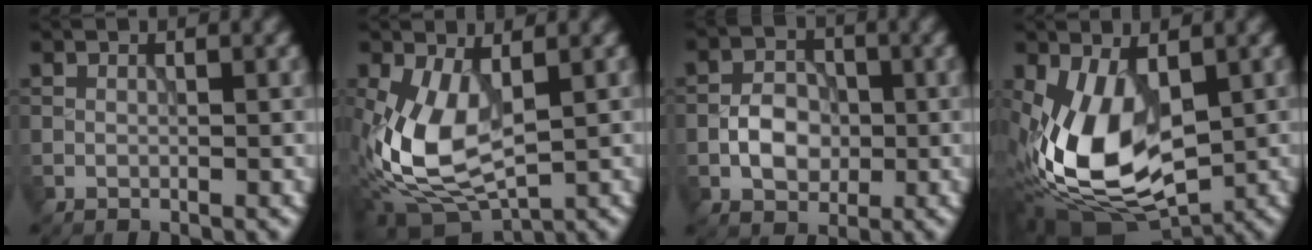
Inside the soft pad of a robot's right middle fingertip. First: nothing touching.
{"total": 7.2, "force": [0.3, 3.7, 6.2], "torque": [-0.141, 0.001, 0.006]}
{"total": 3.4, "force": [-0.7, 2.5, 2.1], "torque": [-0.035, 0.005, -0.015]}
{"total": 9.4, "force": [-0.4, 5.1, 7.8], "torque": [-0.170, -0.008, -0.006]}